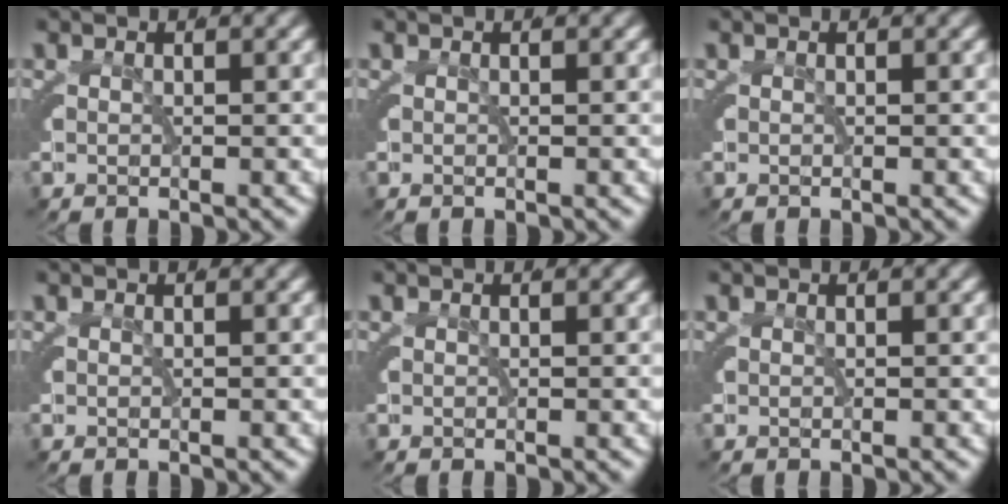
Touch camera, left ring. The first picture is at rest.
{"total": 0.0}
{"total": 0.0}
{"total": 0.0}
{"total": 0.0}
{"total": 0.0}